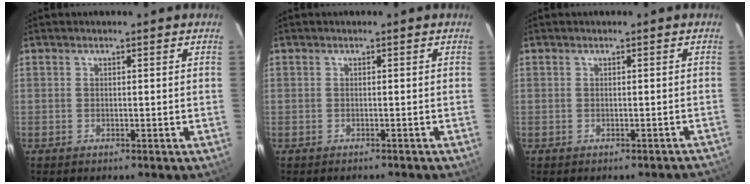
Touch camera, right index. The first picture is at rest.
{"total": 2.3, "force": [-2.1, 0.9, 0.3], "torque": [-0.001, -0.002, -0.027]}
{"total": 4.2, "force": [-3.7, 2.0, 0.4], "torque": [0.011, 0.007, -0.034]}